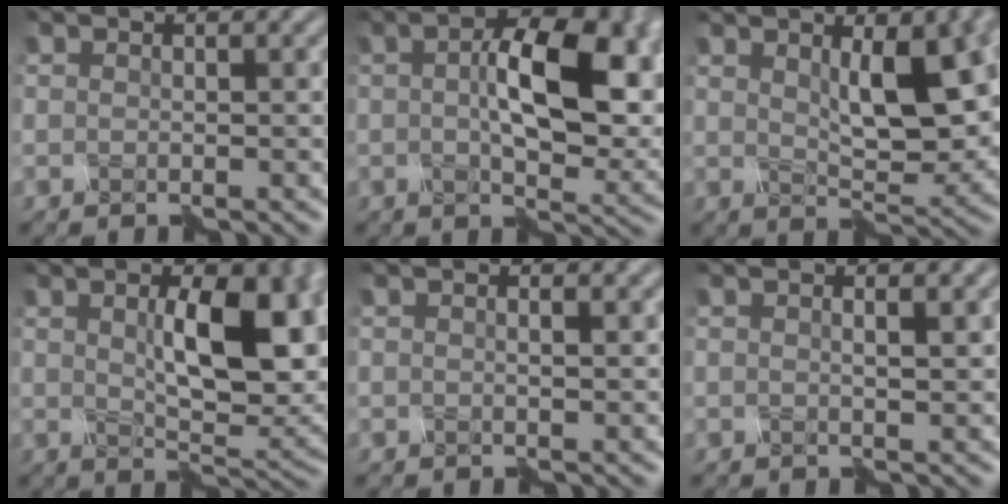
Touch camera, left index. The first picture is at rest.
{"total": 9.8, "force": [0.5, 4.1, 8.9], "torque": [-0.139, 0.006, 0.009]}
{"total": 7.0, "force": [1.1, 2.2, 6.5], "torque": [-0.104, -0.001, 0.023]}
{"total": 8.3, "force": [0.8, 2.7, 7.8], "torque": [-0.124, -0.002, 0.018]}
{"total": 0.8, "force": [0.1, -0.4, 0.7], "torque": [-0.007, -0.001, -0.004]}
{"total": 1.3, "force": [0.2, -0.2, 1.3], "torque": [-0.013, 0.002, -0.001]}